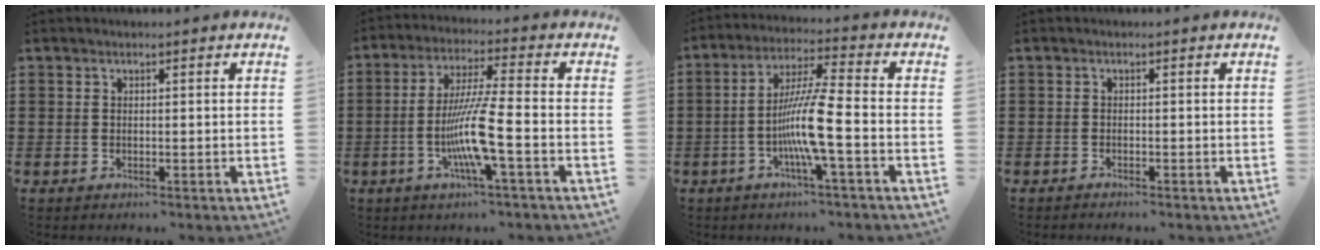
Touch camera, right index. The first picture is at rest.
{"total": 9.5, "force": [-2.8, 0.1, 9.1], "torque": [-0.188, -0.020, -0.060]}
{"total": 9.6, "force": [-2.8, 0.4, 9.2], "torque": [-0.191, -0.013, -0.061]}
{"total": 0.7, "force": [-0.7, 0.0, 0.0], "torque": [-0.002, -0.002, -0.015]}